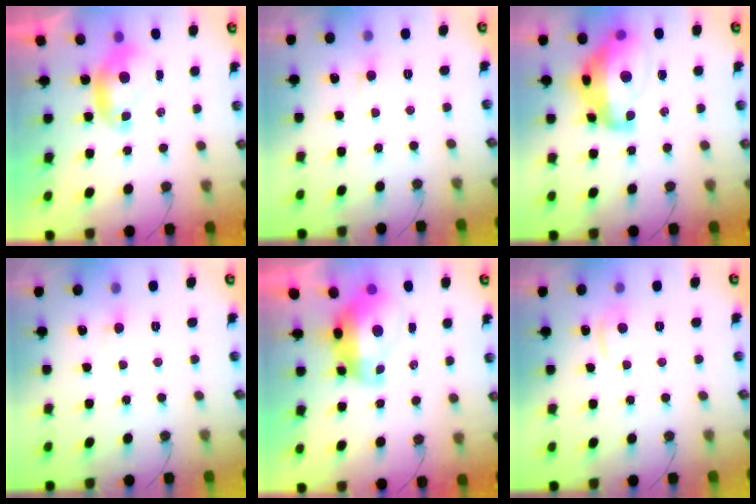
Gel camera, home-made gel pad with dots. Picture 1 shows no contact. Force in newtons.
{"total": 0.7, "press": 0.6, "slide": 0.5}
{"total": 11.2, "press": 11.0, "slide": 1.8}
{"total": 1.4, "press": 1.2, "slide": 0.7}
{"total": 2.8, "press": 2.7, "slide": 0.8}
{"total": 1.2, "press": 0.8, "slide": 0.9}